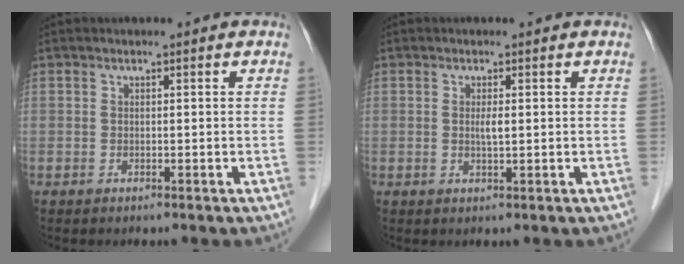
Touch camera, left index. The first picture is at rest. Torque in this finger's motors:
{"motor_torque": [0.16, 0.26, 0.06, 0.02]}